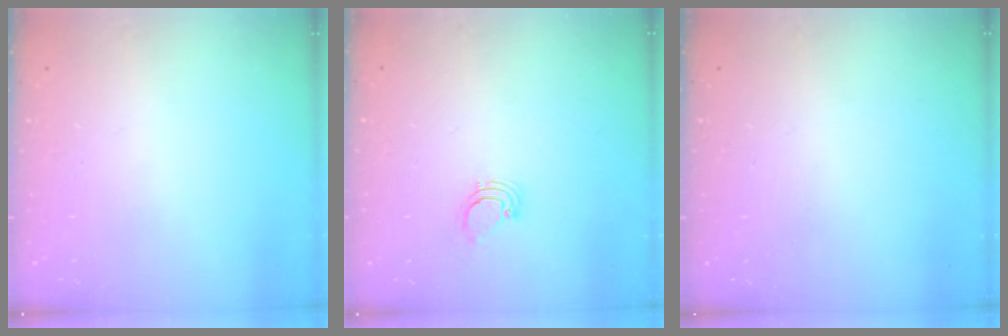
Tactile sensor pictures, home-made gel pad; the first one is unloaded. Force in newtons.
{"total": 1.9, "press": 1.9, "slide": 0.1}
{"total": 0.0}